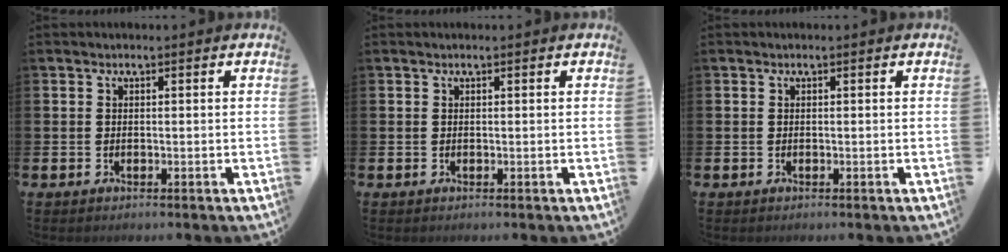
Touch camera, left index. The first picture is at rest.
{"total": 0.0}
{"total": 0.0}